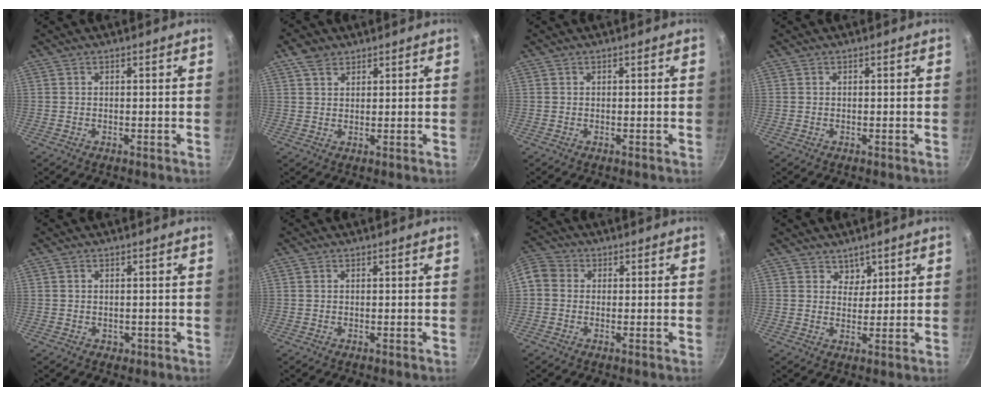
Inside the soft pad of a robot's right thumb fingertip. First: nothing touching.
{"total": 3.9, "force": [2.5, 2.5, 1.6], "torque": [-0.021, -0.006, 0.048]}
{"total": 0.0}
{"total": 0.0}
{"total": 1.0, "force": [-0.1, 1.0, 0.3], "torque": [0.001, 0.001, 0.002]}
{"total": 0.0}
{"total": 7.6, "force": [0.5, 6.8, 3.3], "torque": [-0.062, 0.020, -0.010]}
{"total": 2.8, "force": [2.0, 2.0, 0.1], "torque": [0.017, -0.018, 0.030]}